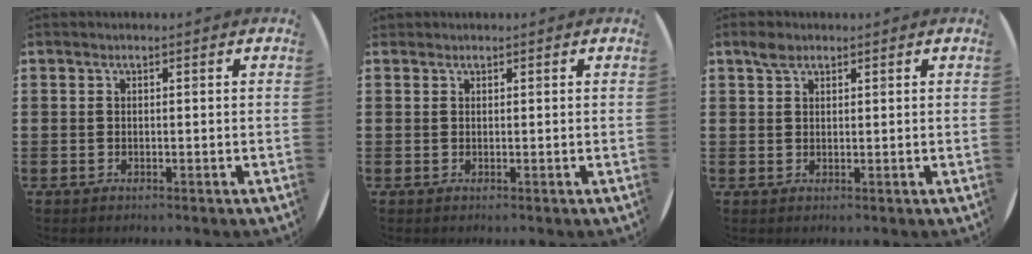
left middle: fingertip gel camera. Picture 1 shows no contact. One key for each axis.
{"total": 0.5, "fx": 0.5, "fy": 0.1, "fz": -0.2, "tx": 0.004, "ty": 0.004, "tz": 0.008}
{"total": 2.0, "fx": 1.5, "fy": 1.1, "fz": 0.7, "tx": 0.000, "ty": -0.001, "tz": 0.024}